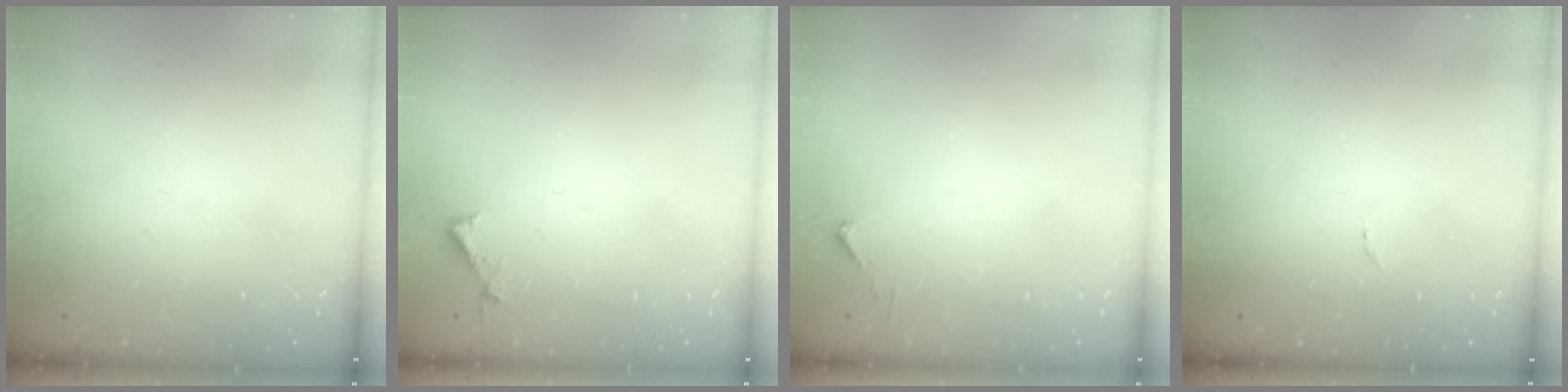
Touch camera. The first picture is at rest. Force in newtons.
{"total": 3.1, "press": 3.1, "slide": 0.3}
{"total": 2.7, "press": 2.7, "slide": 0.3}
{"total": 5.0, "press": 5.0, "slide": 0.3}